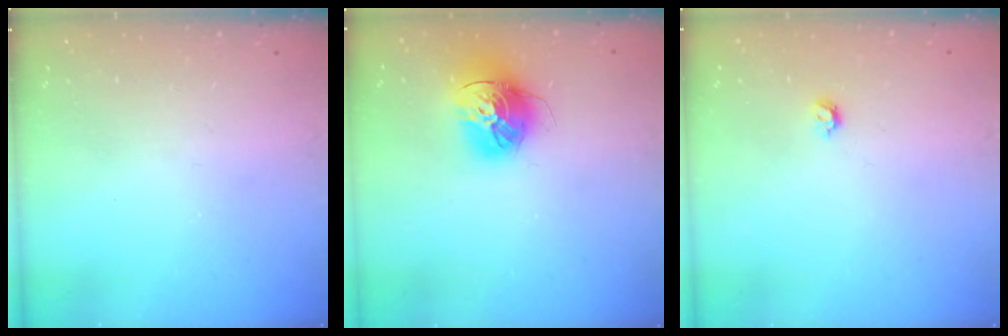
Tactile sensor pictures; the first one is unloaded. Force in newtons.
{"total": 15.9, "press": 15.8, "slide": 1.4}
{"total": 3.6, "press": 3.6, "slide": 0.7}